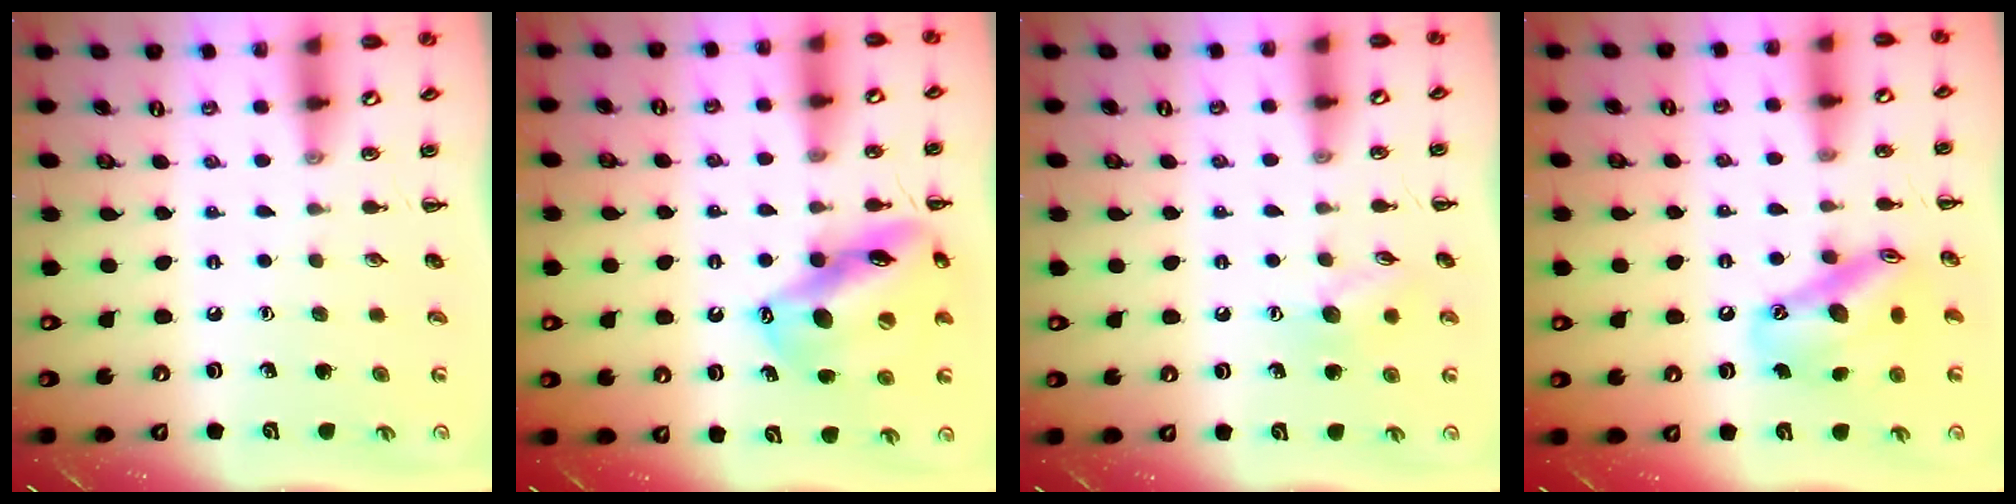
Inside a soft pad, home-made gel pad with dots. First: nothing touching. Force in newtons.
{"total": 15.2, "press": 14.7, "slide": 4.2}
{"total": 8.2, "press": 8.1, "slide": 1.3}
{"total": 15.2, "press": 14.7, "slide": 3.6}